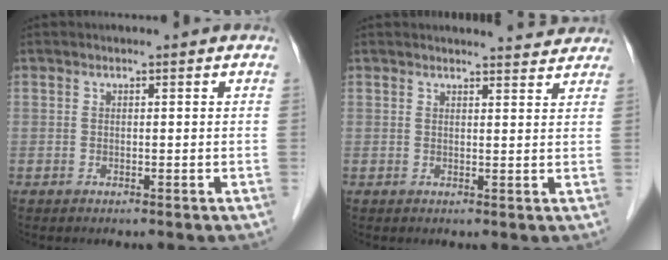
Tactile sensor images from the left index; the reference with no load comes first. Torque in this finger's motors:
{"motor_torque": [0.76, -1.04, 0.08, 0.01]}